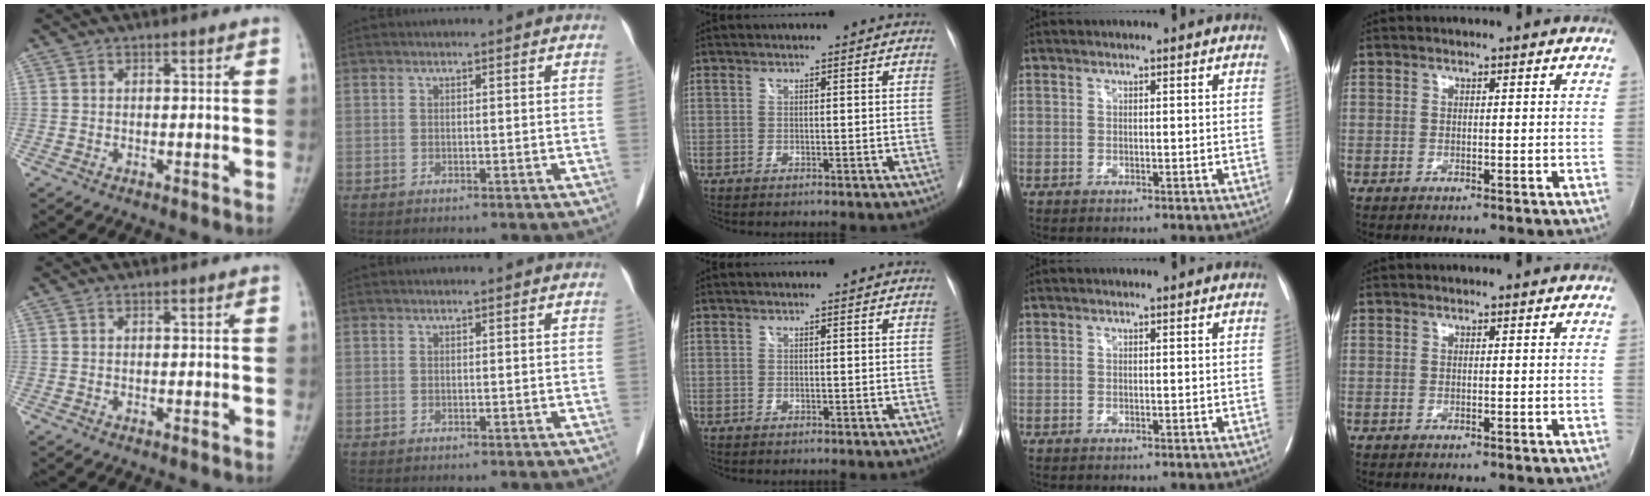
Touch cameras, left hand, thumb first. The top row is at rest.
{}